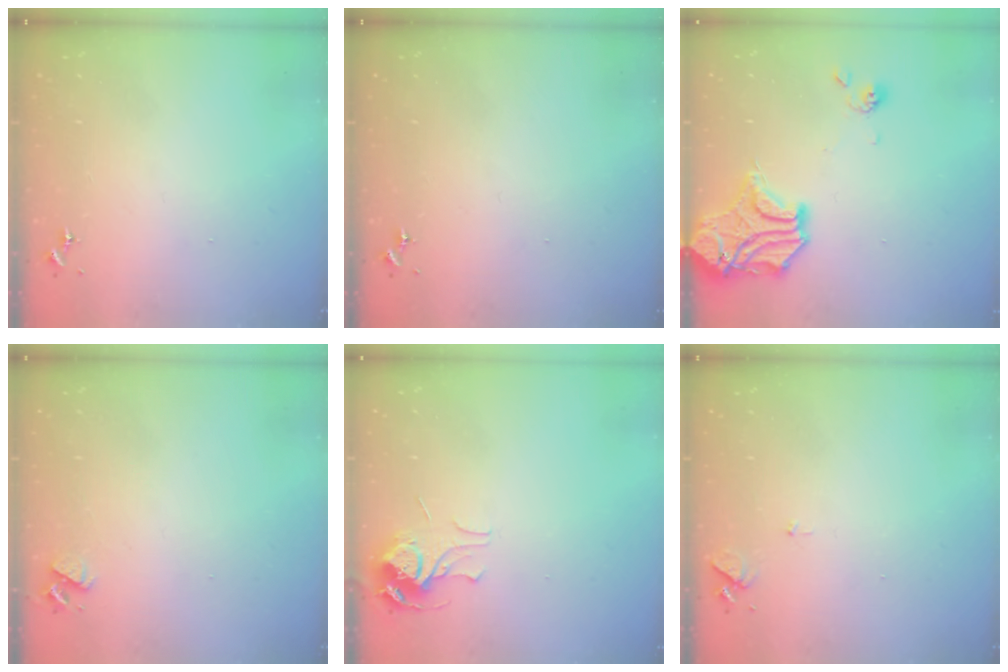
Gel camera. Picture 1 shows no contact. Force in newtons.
{"total": 0.0}
{"total": 16.4, "press": 16.1, "slide": 3.1}
{"total": 4.1, "press": 4.0, "slide": 0.6}
{"total": 7.1, "press": 7.1, "slide": 0.2}
{"total": 6.1, "press": 6.0, "slide": 0.8}